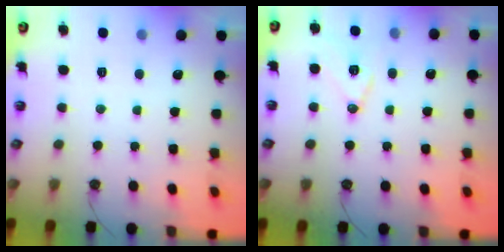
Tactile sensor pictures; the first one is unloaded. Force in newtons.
{"total": 10.7, "press": 10.1, "slide": 3.4}